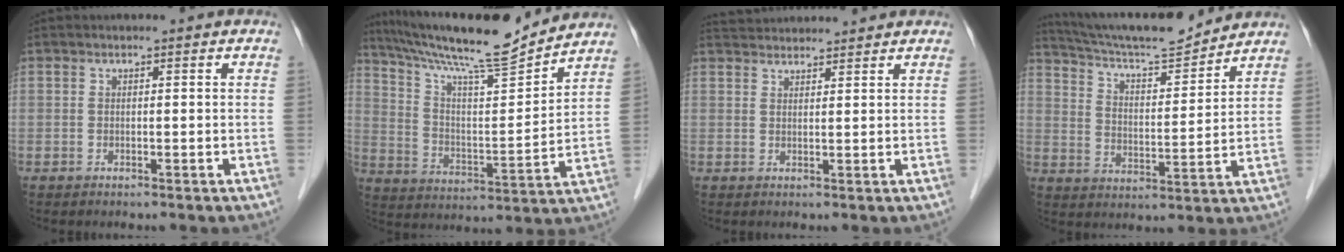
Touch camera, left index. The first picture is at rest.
{"total": 16.9, "force": [15.3, 0.0, 7.1], "torque": [-0.127, -0.004, 0.253]}
{"total": 6.0, "force": [5.9, 0.6, 1.0], "torque": [-0.020, 0.036, 0.090]}
{"total": 13.9, "force": [13.2, 0.7, 4.3], "torque": [-0.081, -0.002, 0.220]}